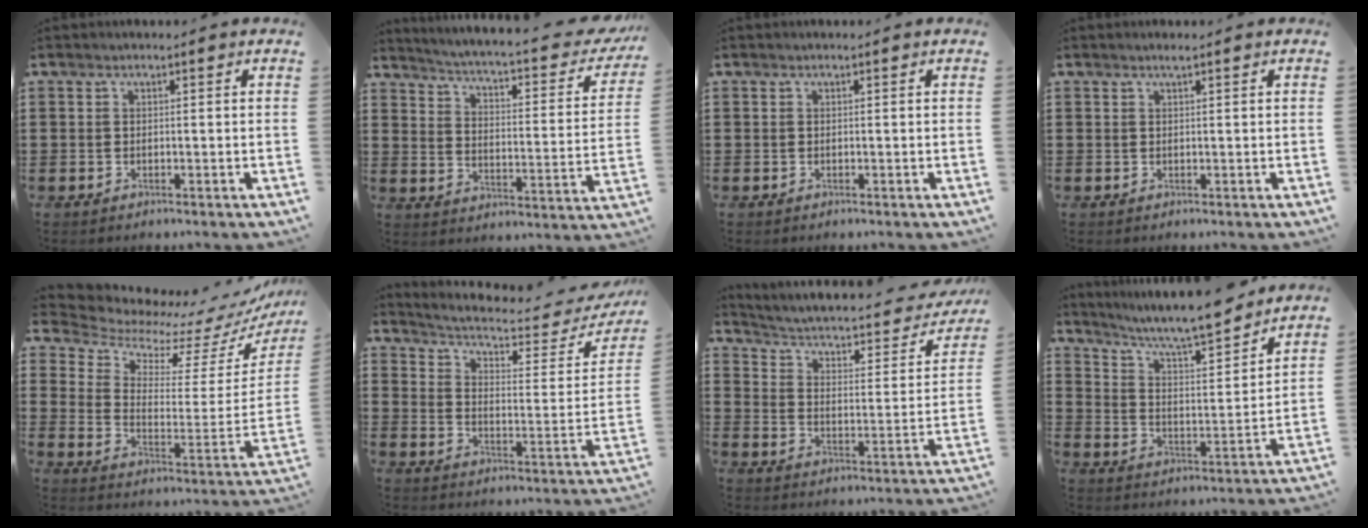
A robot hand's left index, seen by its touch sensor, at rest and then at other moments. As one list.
[{"total": 4.0, "force": [3.3, -0.4, 2.3], "torque": [-0.062, -0.034, 0.044]}, {"total": 0.0}, {"total": 0.9, "force": [0.7, 0.0, 0.6], "torque": [-0.013, -0.001, 0.012]}, {"total": 6.7, "force": [6.2, 1.9, 1.5], "torque": [-0.062, -0.070, 0.103]}, {"total": 5.0, "force": [3.9, 1.2, 2.9], "torque": [-0.068, -0.031, 0.060]}, {"total": 3.5, "force": [2.3, 1.1, 2.4], "torque": [-0.060, -0.024, 0.027]}, {"total": 8.0, "force": [7.2, 0.5, 3.4], "torque": [-0.085, -0.052, 0.118]}]